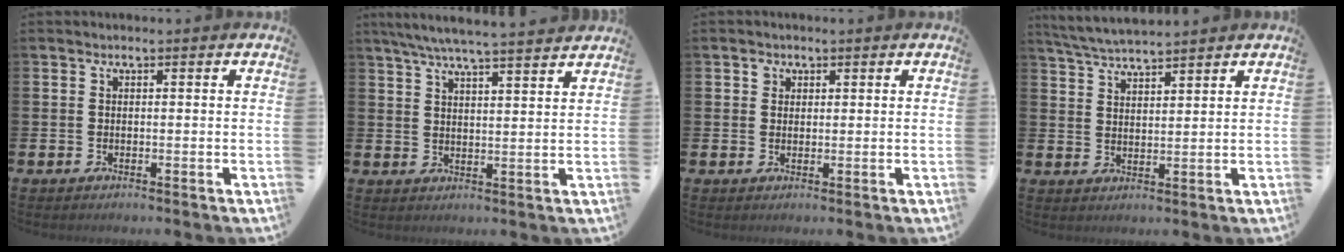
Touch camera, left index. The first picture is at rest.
{"total": 6.4, "force": [6.0, -0.1, 2.2], "torque": [-0.056, -0.029, 0.106]}
{"total": 1.6, "force": [1.0, 1.2, 0.2], "torque": [0.019, -0.003, 0.014]}
{"total": 4.7, "force": [4.6, 0.2, 1.0], "torque": [-0.041, -0.017, 0.084]}